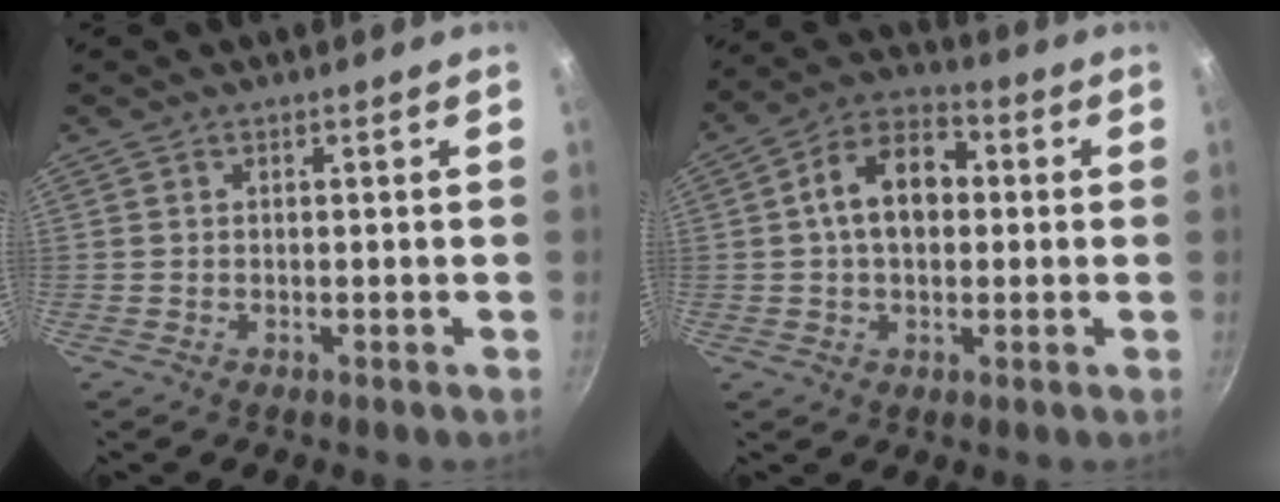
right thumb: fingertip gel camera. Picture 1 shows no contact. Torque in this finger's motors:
{"motor_torque": [0.35, 2.64, 1.04, -0.13, 0.09]}